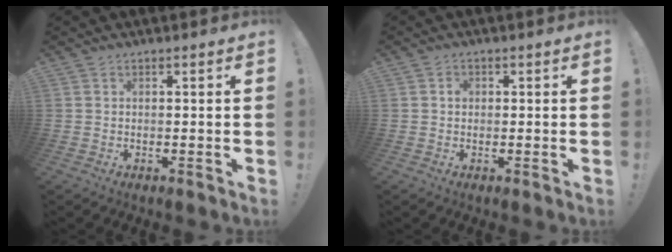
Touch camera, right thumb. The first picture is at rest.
{"total": 1.3, "force": [-0.1, 1.2, 0.5], "torque": [0.006, -0.001, -0.006]}